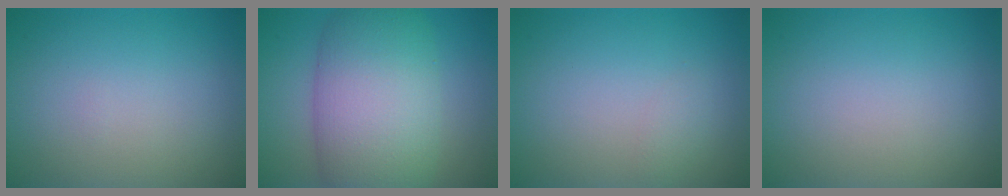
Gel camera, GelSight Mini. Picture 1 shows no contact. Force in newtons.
{"total": 11.2, "press": 11.2, "slide": 0.6}
{"total": 0.8, "press": 0.8, "slide": 0.0}
{"total": 0.0}